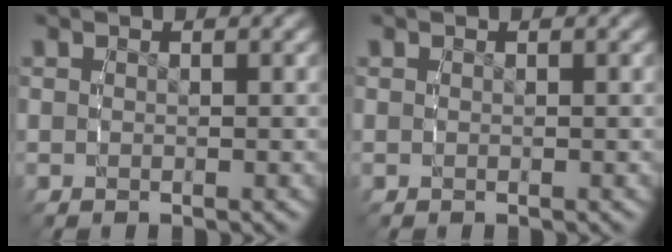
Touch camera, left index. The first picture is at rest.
{"total": 0.0}